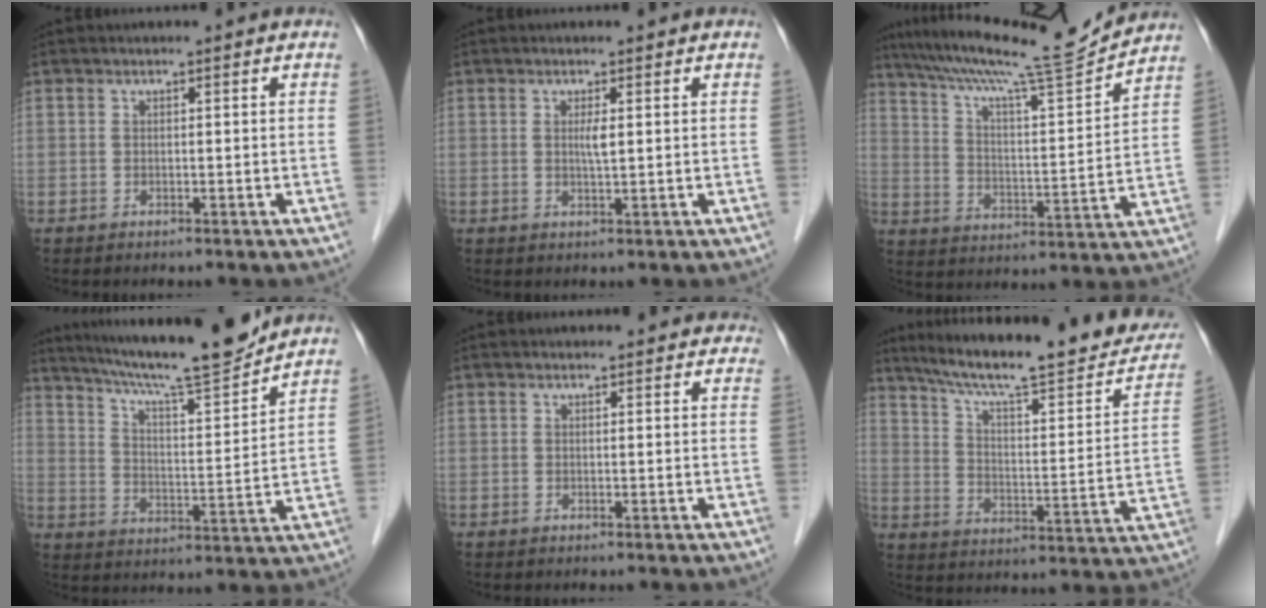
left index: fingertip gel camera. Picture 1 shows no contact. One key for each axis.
{"total": 1.5, "fx": 0.3, "fy": 0.0, "fz": 1.5, "tx": -0.032, "ty": -0.003, "tz": 0.005}
{"total": 16.5, "fx": 15.2, "fy": -0.9, "fz": 6.3, "tx": -0.114, "ty": -0.018, "tz": 0.236}
{"total": 16.6, "fx": 14.9, "fy": 0.2, "fz": 7.4, "tx": -0.125, "ty": -0.008, "tz": 0.229}
{"total": 4.2, "fx": 3.7, "fy": 1.6, "fz": 1.0, "tx": 0.000, "ty": 0.008, "tz": 0.030}
{"total": 24.7, "fx": 20.8, "fy": 3.7, "fz": 12.9, "tx": -0.196, "ty": -0.021, "tz": 0.283}